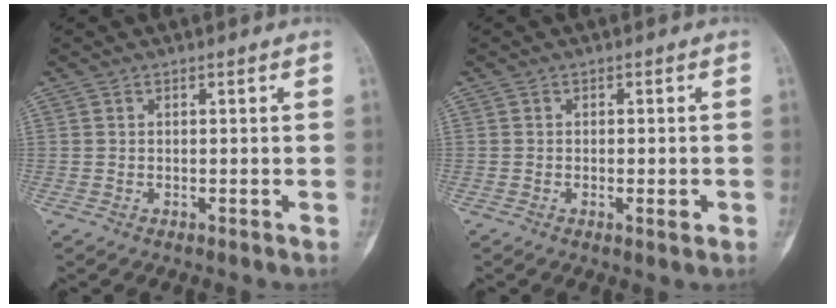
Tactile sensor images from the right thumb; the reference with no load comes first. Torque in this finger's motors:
{"motor_torque": [-0.81, -0.17, -0.04, -0.10, -0.03]}